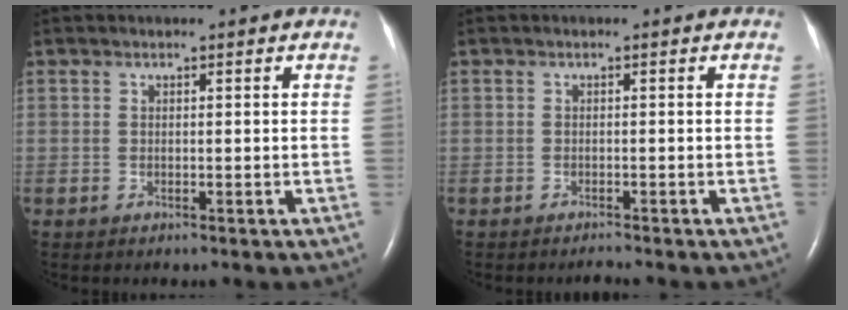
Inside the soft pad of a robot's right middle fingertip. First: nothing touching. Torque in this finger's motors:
{"motor_torque": [-0.33, 0.13, -0.03, -0.01]}